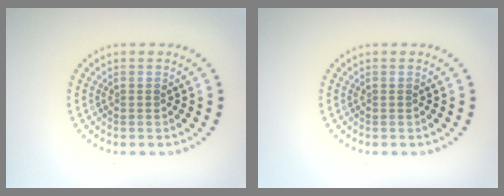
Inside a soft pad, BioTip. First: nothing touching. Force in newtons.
{"total": 0.0}